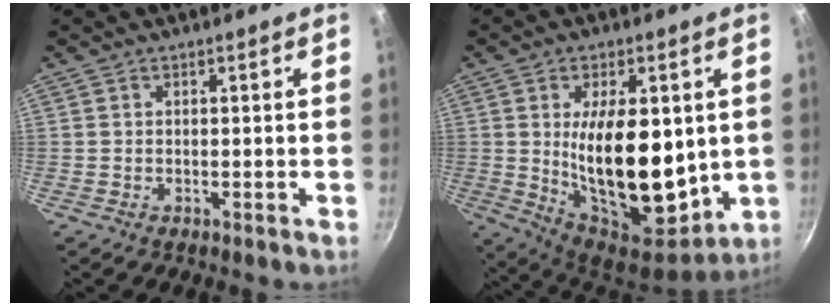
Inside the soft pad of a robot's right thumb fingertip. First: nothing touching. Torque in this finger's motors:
{"motor_torque": [1.11, 3.89, 2.49, -0.07, 0.21]}